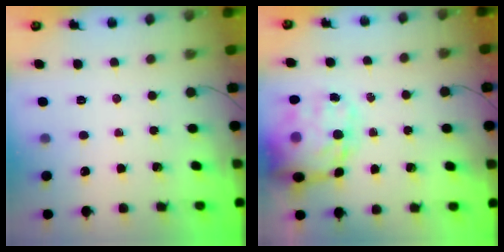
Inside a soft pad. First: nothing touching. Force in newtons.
{"total": 18.8, "press": 18.1, "slide": 5.0}